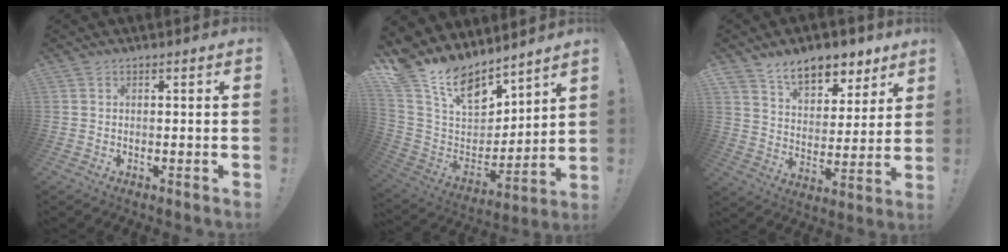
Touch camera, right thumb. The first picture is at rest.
{"total": 16.6, "force": [12.0, 8.2, 8.0], "torque": [-0.159, -0.084, 0.224]}
{"total": 11.5, "force": [8.9, 6.0, 4.2], "torque": [-0.056, -0.068, 0.163]}